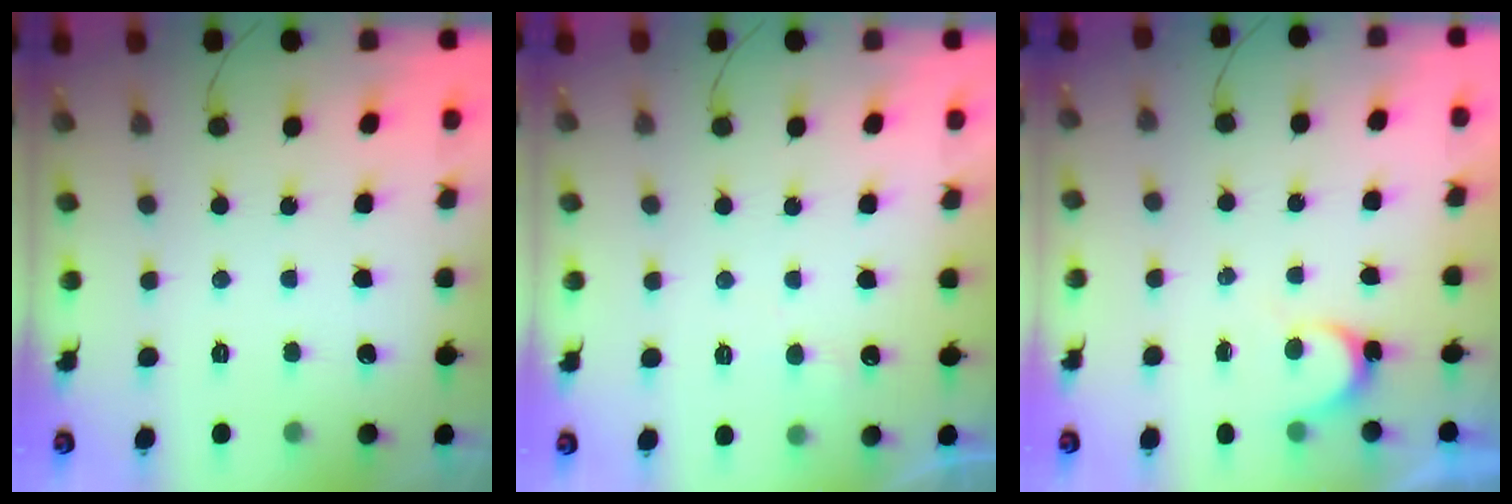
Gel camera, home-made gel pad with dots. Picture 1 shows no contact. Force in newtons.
{"total": 3.9, "press": 3.9, "slide": 0.2}
{"total": 5.4, "press": 5.3, "slide": 0.4}